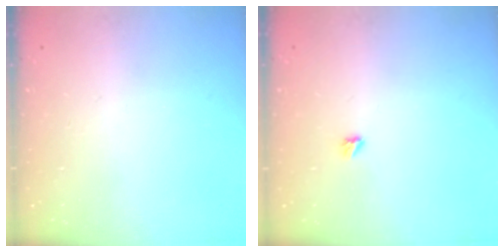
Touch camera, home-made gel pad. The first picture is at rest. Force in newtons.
{"total": 2.9, "press": 2.9, "slide": 0.5}